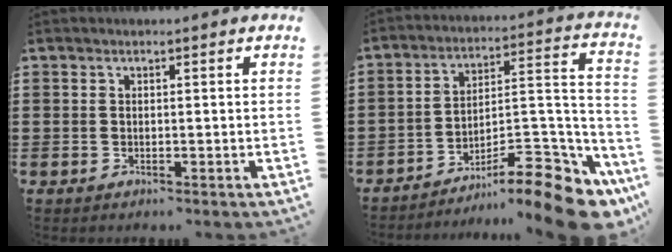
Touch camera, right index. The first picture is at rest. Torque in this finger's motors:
{"motor_torque": [1.71, -0.43, 0.44, 0.01]}